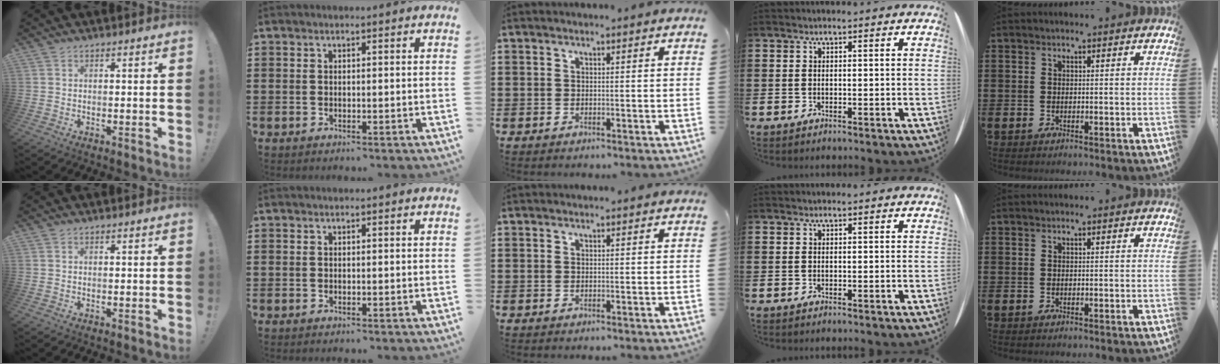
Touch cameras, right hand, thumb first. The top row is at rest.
{}